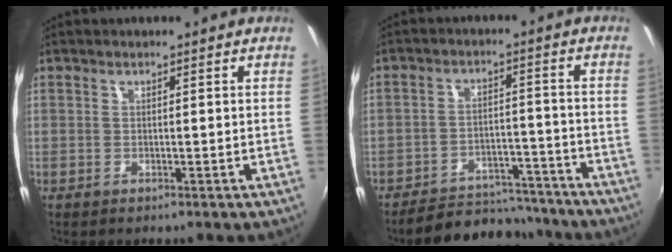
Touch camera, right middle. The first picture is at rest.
{"total": 13.9, "force": [-12.5, 4.8, 3.6], "torque": [-0.082, 0.026, -0.163]}